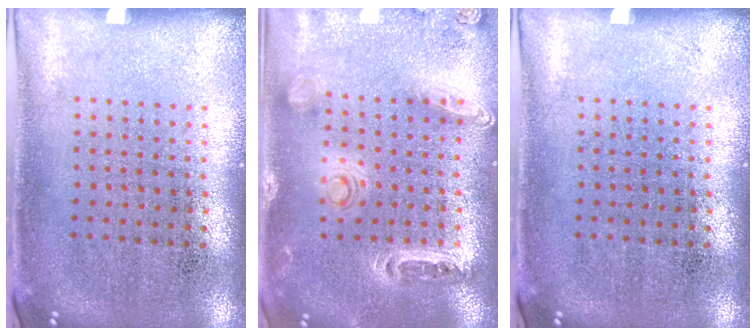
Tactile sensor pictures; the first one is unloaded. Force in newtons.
{"total": 1.4, "press": 1.3, "slide": 0.3}
{"total": 0.0}